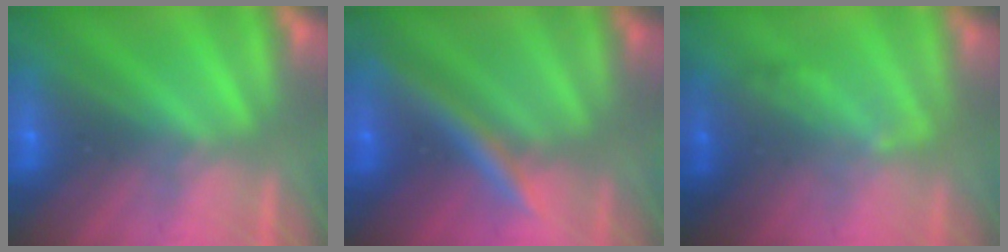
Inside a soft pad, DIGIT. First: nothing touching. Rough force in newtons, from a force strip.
{"total": 2.4}
{"total": 2.1}